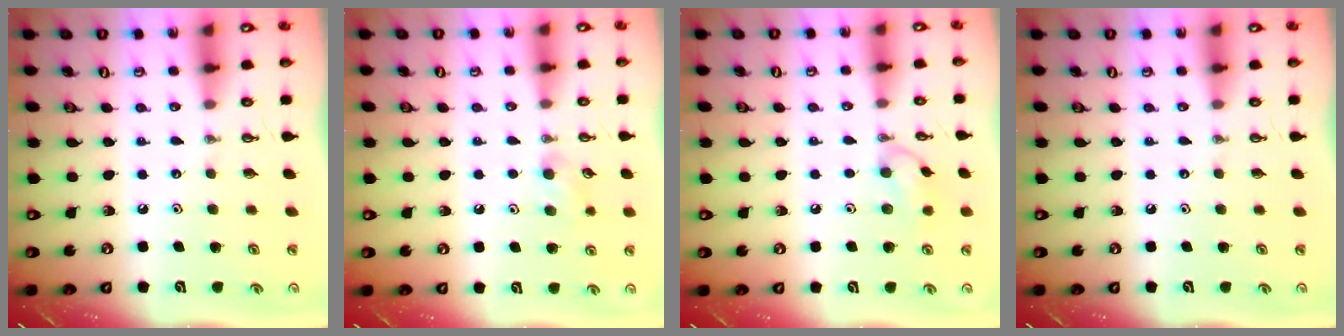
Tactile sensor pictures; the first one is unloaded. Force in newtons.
{"total": 6.2, "press": 6.0, "slide": 1.4}
{"total": 8.8, "press": 8.3, "slide": 2.8}
{"total": 0.0}